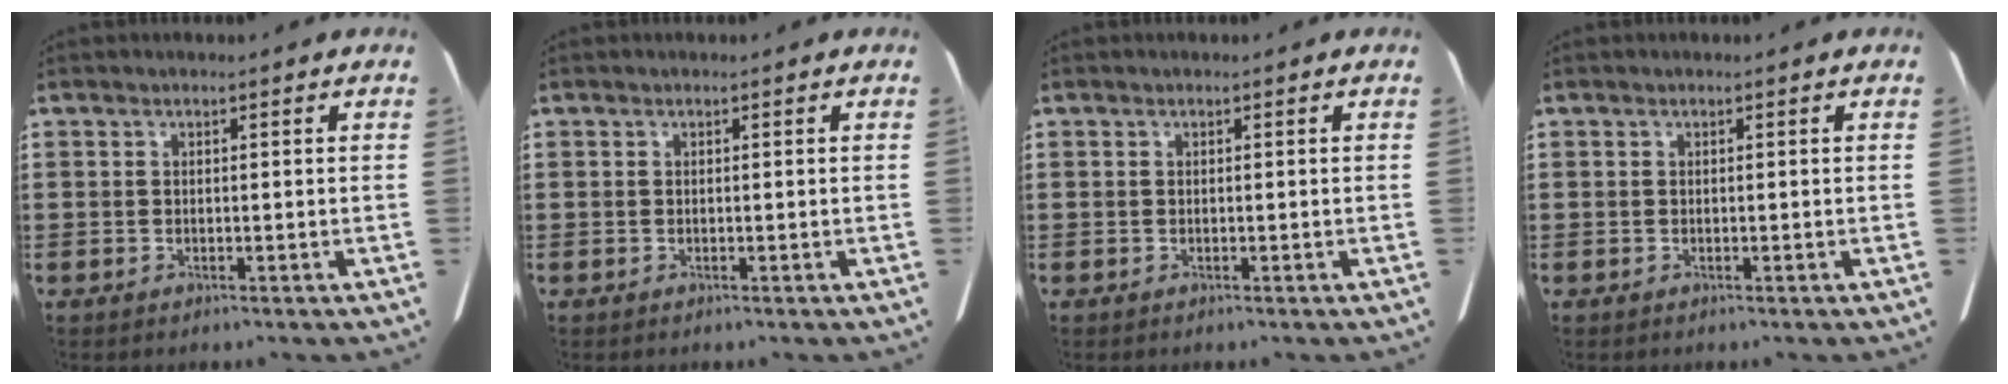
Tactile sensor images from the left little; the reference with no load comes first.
{"total": 0.0}
{"total": 0.0}
{"total": 0.0}